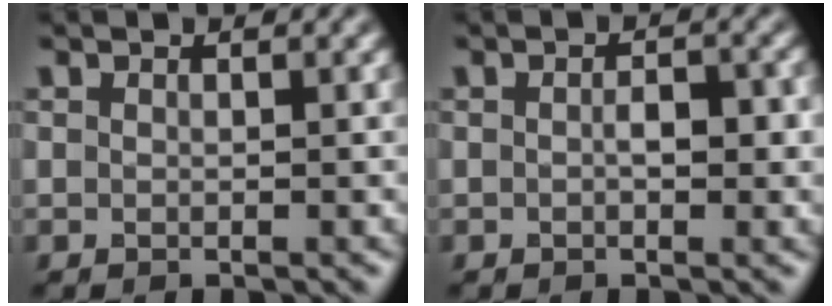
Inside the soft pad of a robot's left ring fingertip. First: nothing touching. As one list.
[{"total": 2.3, "force": [-0.1, 1.1, 2.0], "torque": [-0.029, 0.001, -0.003]}]